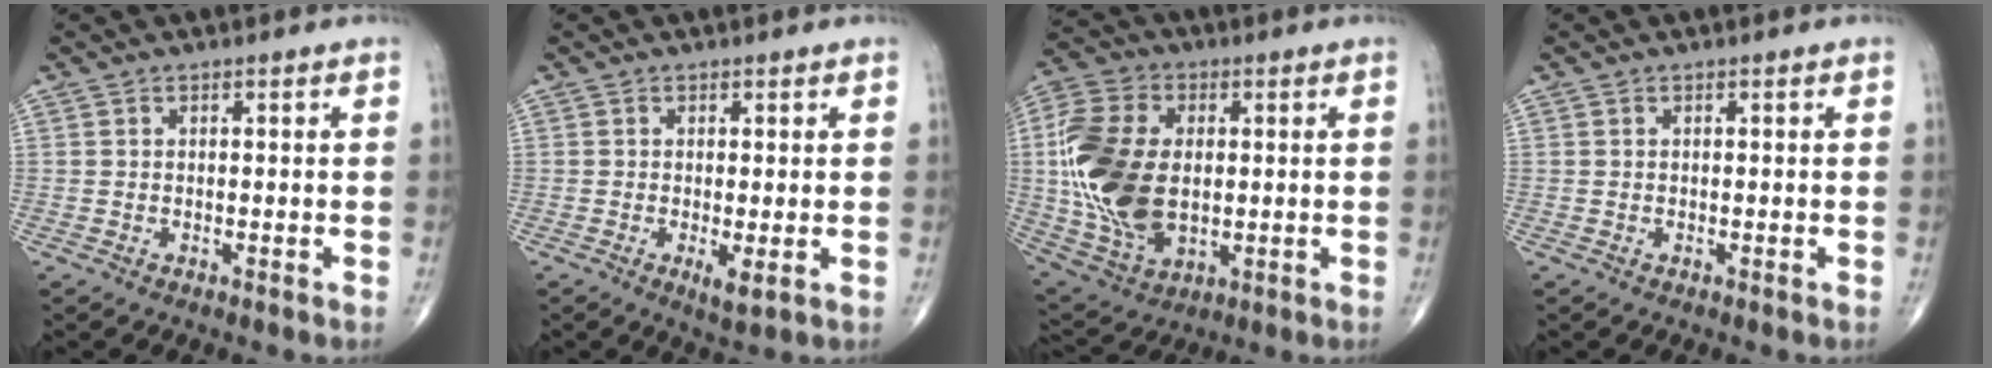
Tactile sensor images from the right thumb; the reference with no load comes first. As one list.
[{"total": 2.6, "force": [-0.4, 0.6, 2.5], "torque": [-0.046, -0.010, -0.007]}, {"total": 19.9, "force": [0.6, 12.7, 15.4], "torque": [-0.319, -0.007, 0.019]}, {"total": 0.0}]